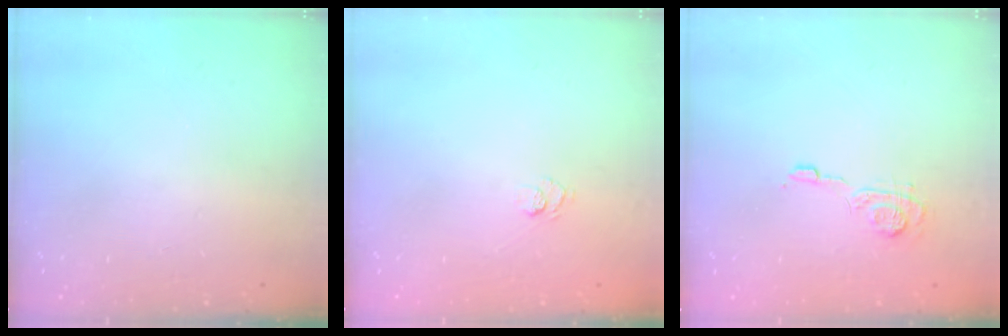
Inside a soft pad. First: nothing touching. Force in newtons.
{"total": 4.5, "press": 4.3, "slide": 1.2}
{"total": 8.1, "press": 8.1, "slide": 0.7}